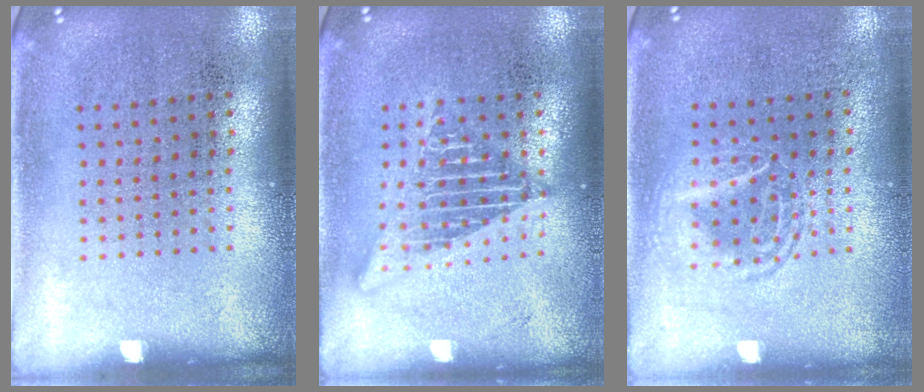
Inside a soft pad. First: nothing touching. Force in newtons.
{"total": 2.6, "press": 2.6, "slide": 0.3}
{"total": 1.3, "press": 1.2, "slide": 0.2}